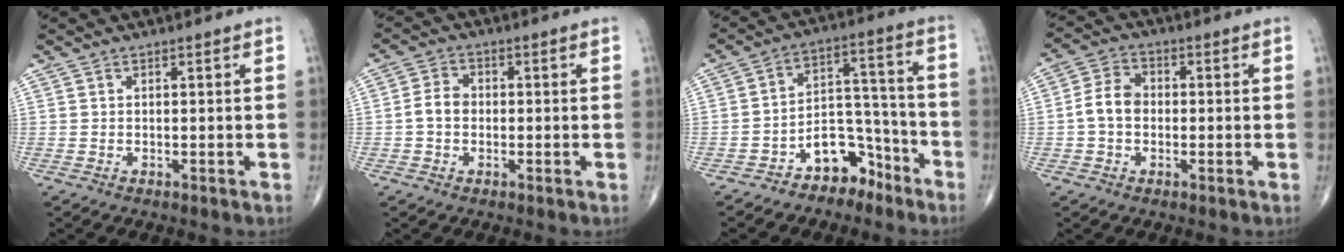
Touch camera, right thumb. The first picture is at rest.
{"total": 4.2, "force": [-0.5, 3.3, 2.5], "torque": [-0.041, 0.015, -0.017]}
{"total": 9.7, "force": [-6.6, 5.9, 4.0], "torque": [-0.023, 0.096, -0.115]}
{"total": 6.2, "force": [-0.7, 4.7, 4.0], "torque": [-0.067, 0.022, -0.022]}